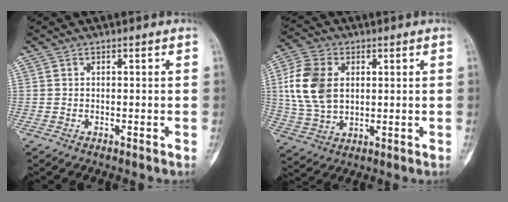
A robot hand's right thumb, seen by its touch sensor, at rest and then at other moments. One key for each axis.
{"total": 13.1, "fx": 2.2, "fy": 9.0, "fz": 9.2, "tx": -0.183, "ty": 0.000, "tz": 0.044}